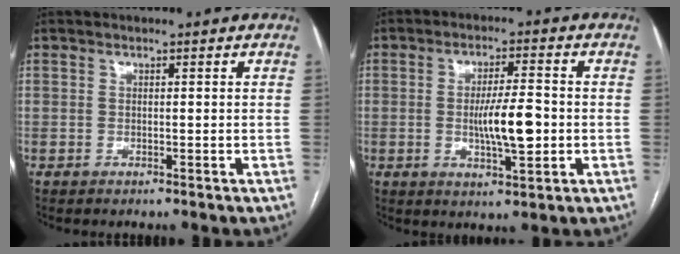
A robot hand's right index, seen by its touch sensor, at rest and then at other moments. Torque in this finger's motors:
{"motor_torque": [0.29, -0.08, 0.19, 0.05]}